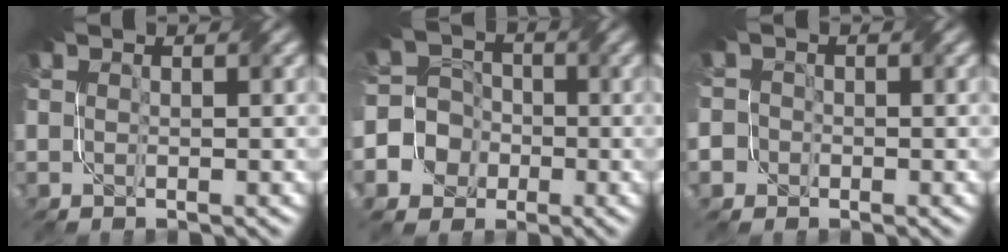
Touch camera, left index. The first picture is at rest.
{"total": 7.9, "force": [-3.4, 7.0, 1.2], "torque": [-0.030, 0.007, -0.089]}
{"total": 3.8, "force": [-1.7, 3.3, 0.6], "torque": [-0.009, 0.011, -0.060]}